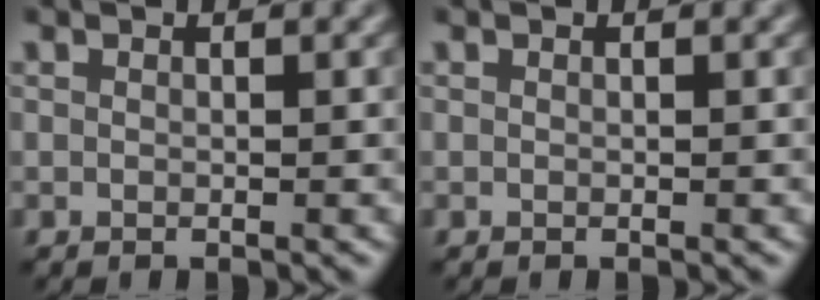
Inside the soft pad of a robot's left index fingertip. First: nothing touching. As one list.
[{"total": 0.0}]